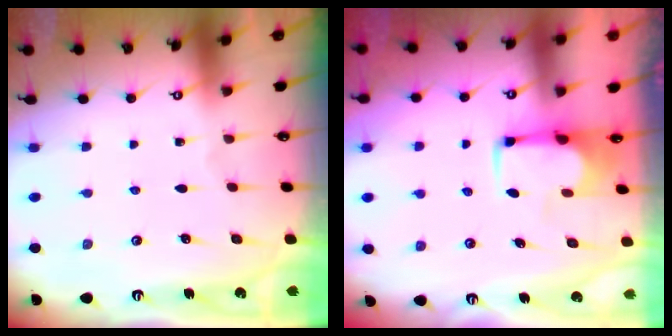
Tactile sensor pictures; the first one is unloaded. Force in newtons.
{"total": 1.9, "press": 1.7, "slide": 0.8}